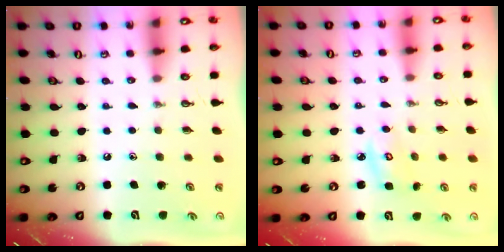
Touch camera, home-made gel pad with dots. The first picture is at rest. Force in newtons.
{"total": 3.8, "press": 3.8, "slide": 0.2}